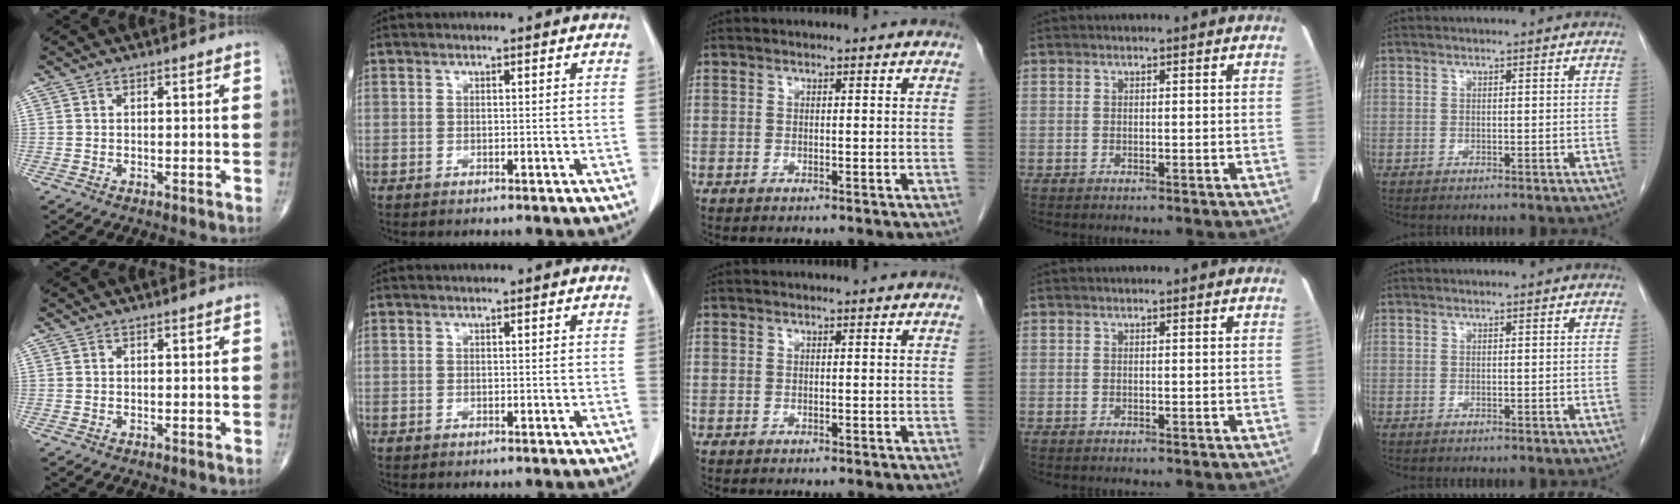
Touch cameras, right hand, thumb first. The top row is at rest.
{}